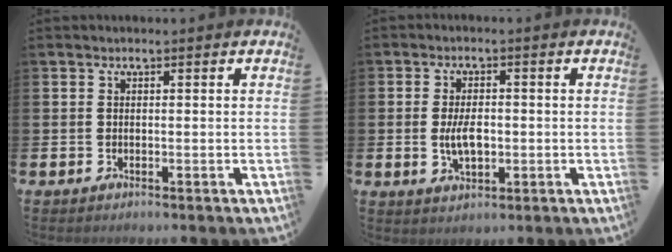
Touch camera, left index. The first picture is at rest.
{"total": 4.3, "force": [-0.3, 2.4, 3.6], "torque": [-0.045, -0.004, -0.010]}